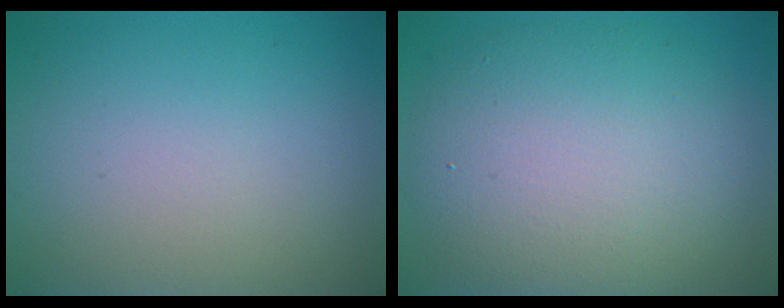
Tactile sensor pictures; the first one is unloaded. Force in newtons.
{"total": 9.3, "press": 9.3, "slide": 0.3}